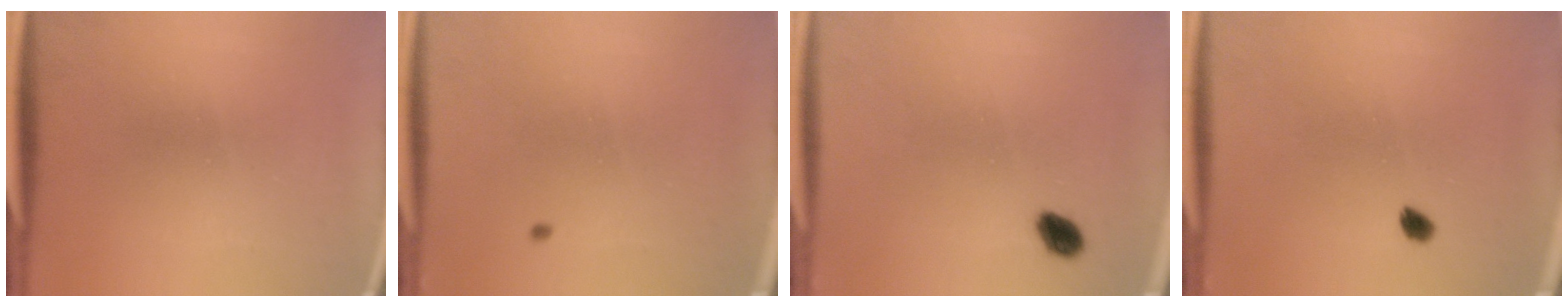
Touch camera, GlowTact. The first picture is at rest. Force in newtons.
{"total": 0.6}
{"total": 2.8}
{"total": 1.7}